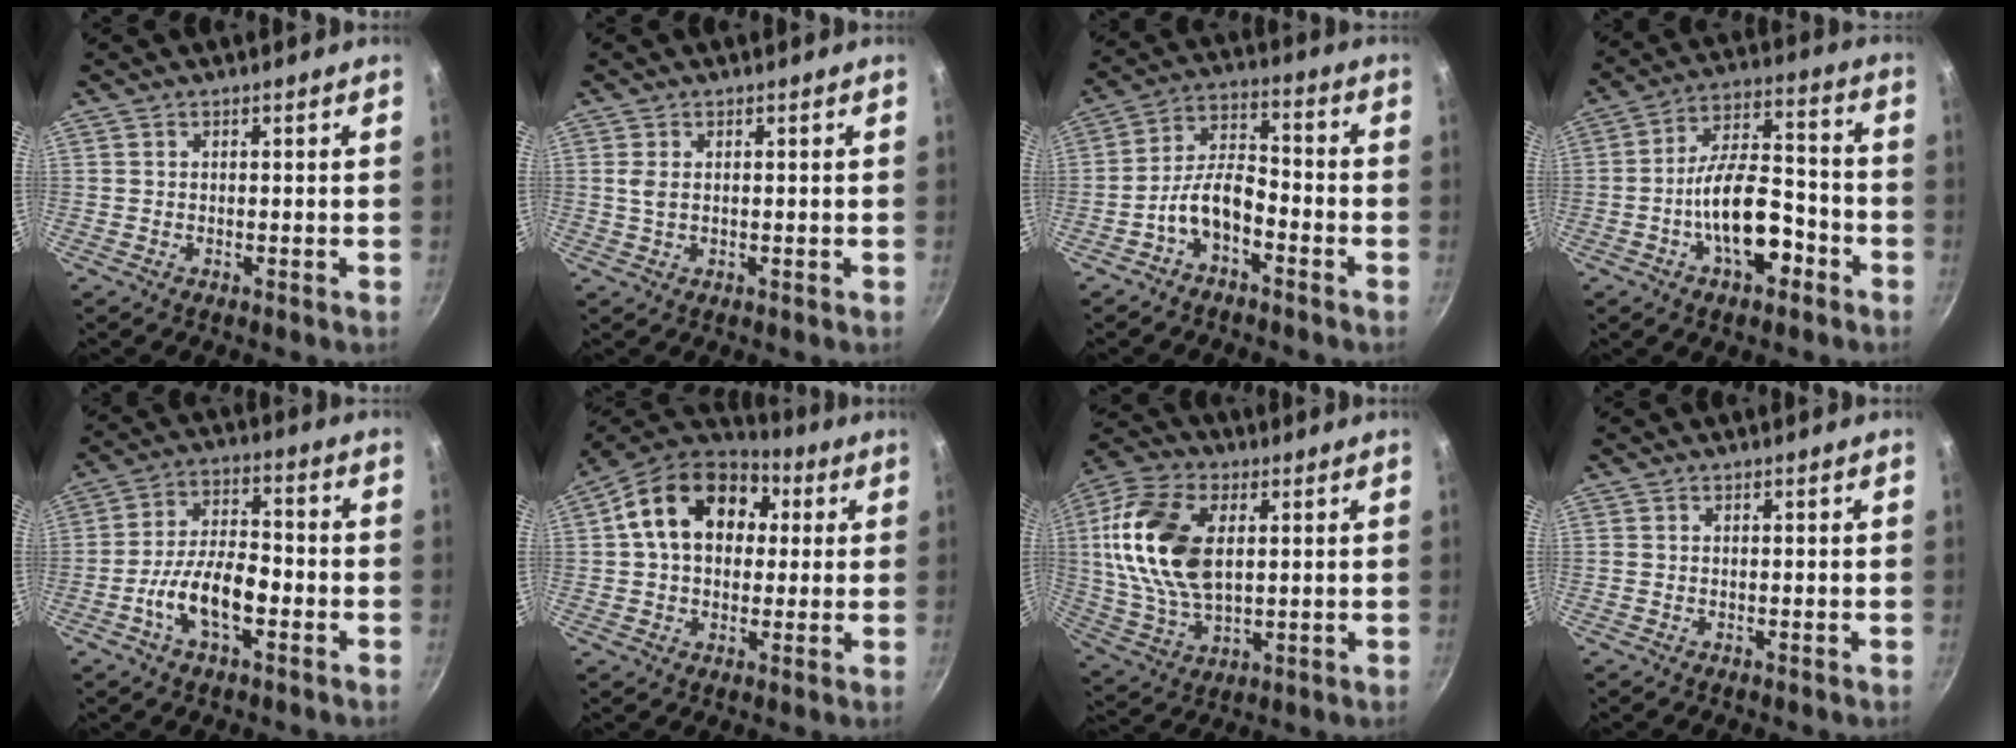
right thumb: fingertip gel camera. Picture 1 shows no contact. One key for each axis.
{"total": 2.0, "fx": 0.4, "fy": 1.1, "fz": 1.6, "tx": -0.032, "ty": 0.001, "tz": 0.008}
{"total": 8.5, "fx": -4.4, "fy": 4.3, "fz": 5.9, "tx": -0.100, "ty": 0.054, "tz": -0.086}
{"total": 14.1, "fx": -5.5, "fy": 6.8, "fz": 11.0, "tx": -0.155, "ty": 0.057, "tz": -0.095}
{"total": 11.1, "fx": -3.9, "fy": 5.3, "fz": 9.0, "tx": -0.146, "ty": 0.039, "tz": -0.077}
{"total": 18.1, "fx": 4.2, "fy": 13.3, "fz": 11.6, "tx": -0.172, "ty": 0.027, "tz": 0.051}
{"total": 19.0, "fx": 3.4, "fy": 11.4, "fz": 14.8, "tx": -0.274, "ty": -0.001, "tz": 0.063}
{"total": 0.0}